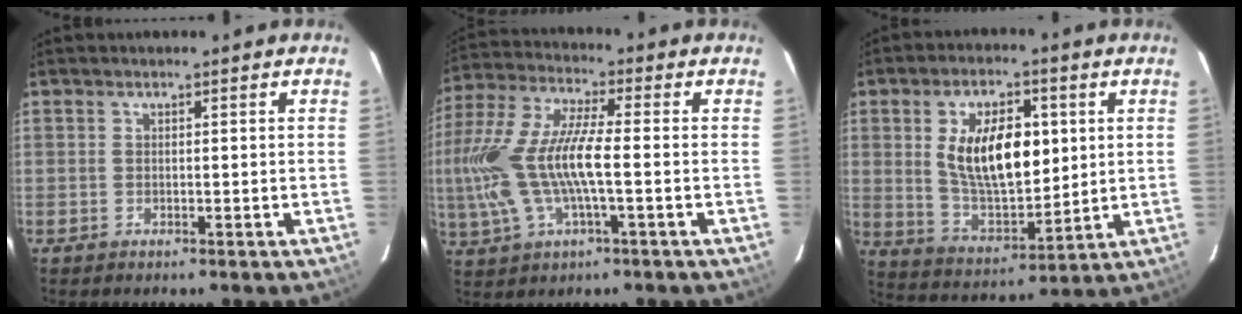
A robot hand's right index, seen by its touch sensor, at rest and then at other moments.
{"total": 17.6, "force": [-2.5, 5.0, 16.7], "torque": [-0.339, -0.008, -0.048]}
{"total": 15.1, "force": [3.3, 7.5, 12.7], "torque": [-0.227, 0.005, 0.073]}